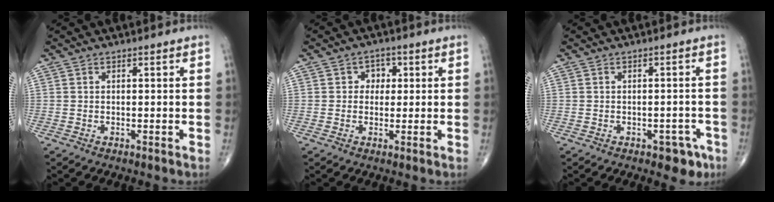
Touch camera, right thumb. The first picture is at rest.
{"total": 3.3, "force": [0.6, 2.9, 1.5], "torque": [0.008, 0.005, 0.001]}
{"total": 4.0, "force": [-2.3, 2.3, 2.2], "torque": [-0.006, 0.016, -0.025]}